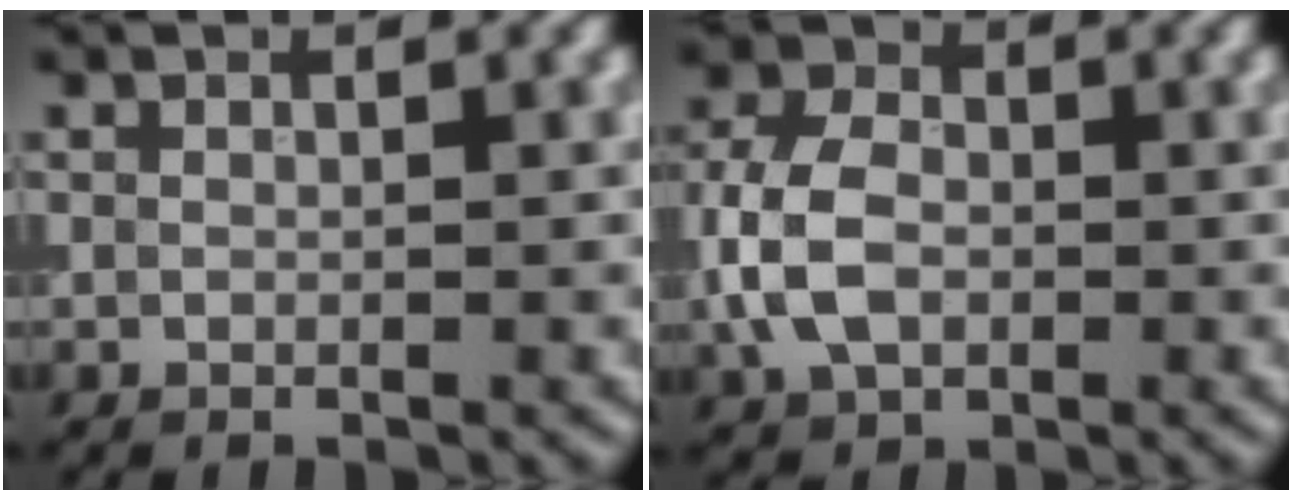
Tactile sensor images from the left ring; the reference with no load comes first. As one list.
[{"total": 5.8, "force": [-1.0, 4.1, 4.1], "torque": [-0.093, 0.006, -0.026]}]